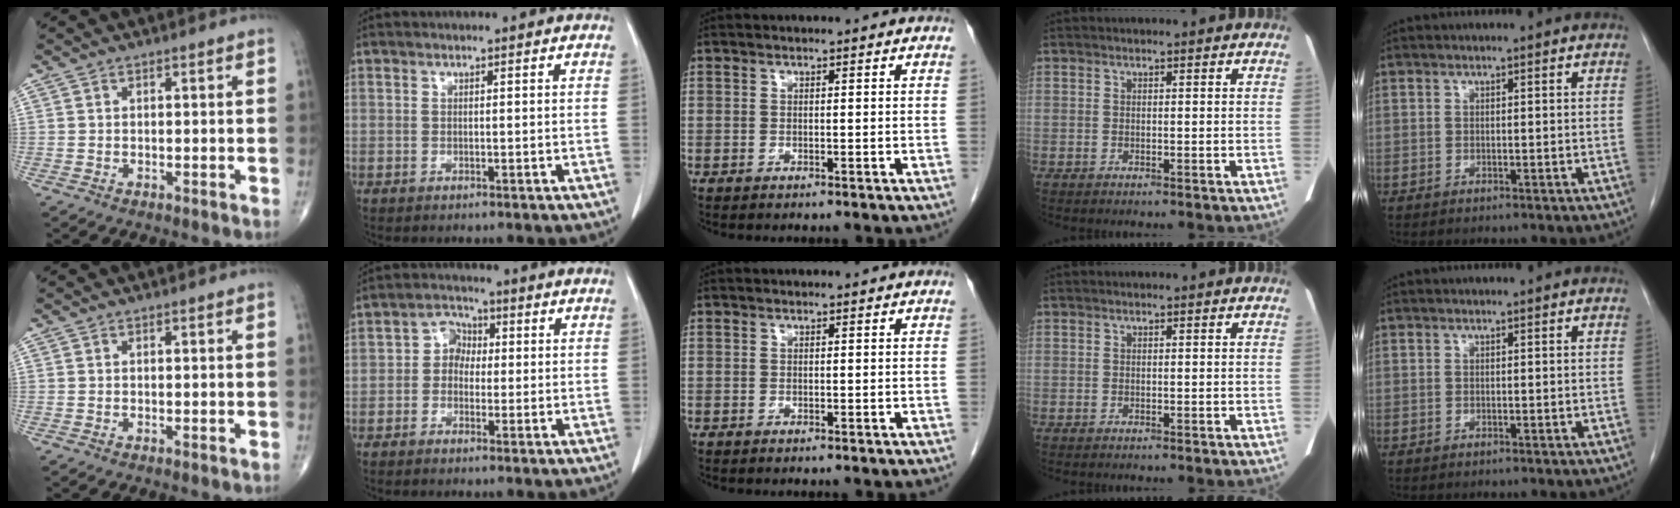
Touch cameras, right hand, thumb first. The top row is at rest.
{"index": {"total": 3.8, "force": [-0.1, 3.1, 2.1], "torque": [-0.031, 0.017, -0.009]}}